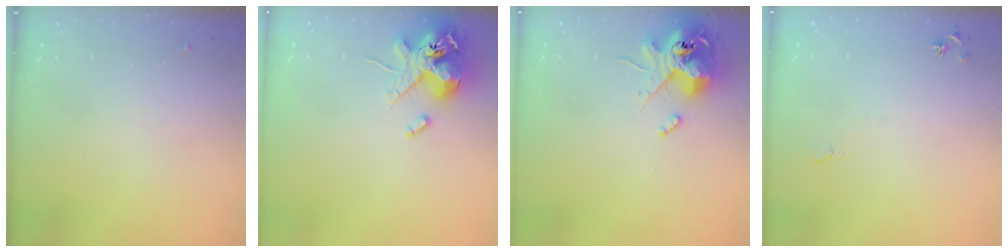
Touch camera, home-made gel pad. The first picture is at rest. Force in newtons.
{"total": 13.4, "press": 13.2, "slide": 2.3}
{"total": 12.8, "press": 12.6, "slide": 2.2}
{"total": 4.7, "press": 4.7, "slide": 0.7}